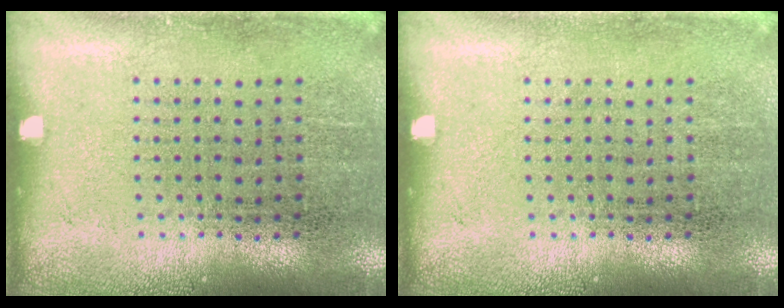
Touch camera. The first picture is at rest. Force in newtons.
{"total": 0.0}